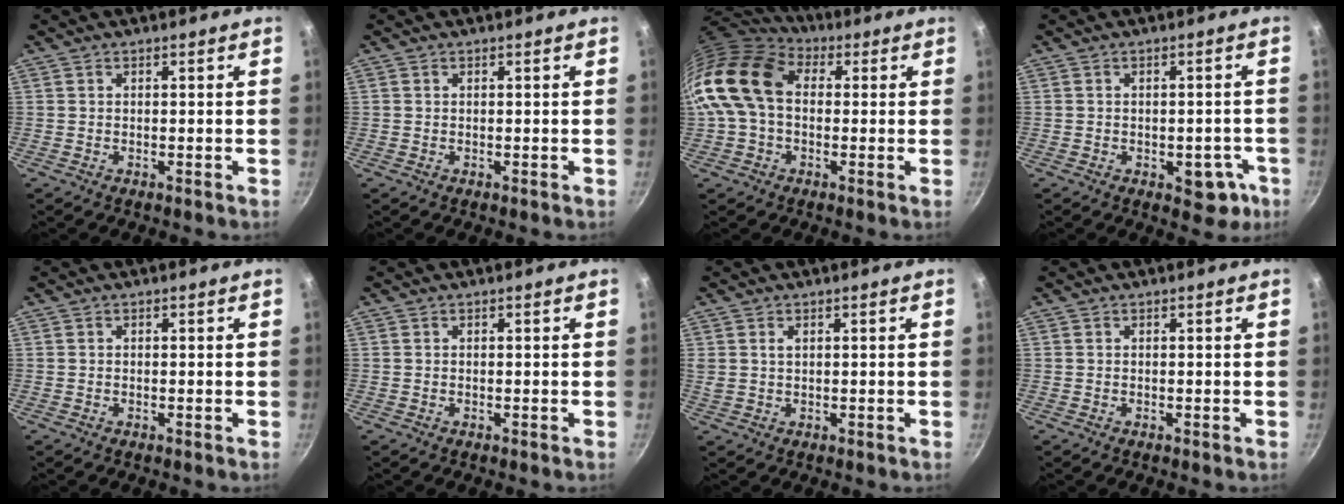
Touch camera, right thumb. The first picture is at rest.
{"total": 0.0}
{"total": 16.4, "force": [1.4, 11.6, 11.5], "torque": [-0.206, 0.030, 0.009]}
{"total": 6.6, "force": [-2.5, 4.1, 4.6], "torque": [-0.020, 0.018, -0.022]}
{"total": 0.0}
{"total": 0.0}
{"total": 1.3, "force": [0.5, 0.9, 0.9], "torque": [-0.017, 0.001, 0.013]}
{"total": 0.0}